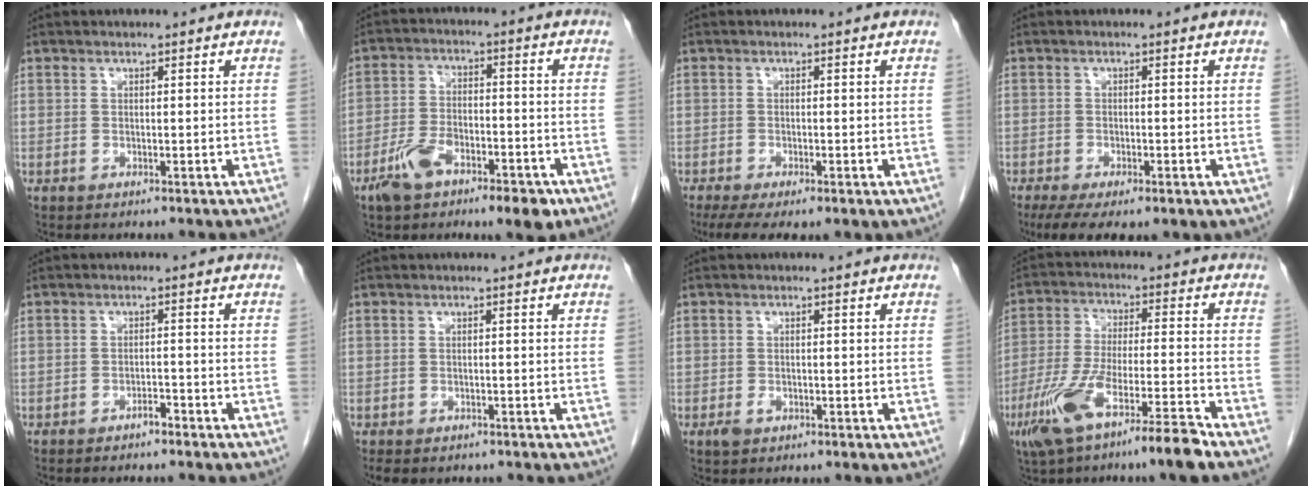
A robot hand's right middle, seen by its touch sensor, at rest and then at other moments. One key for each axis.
{"total": 9.1, "fx": -5.5, "fy": 2.9, "fz": 6.6, "tx": -0.127, "ty": 0.003, "tz": -0.092}
{"total": 8.2, "fx": -4.9, "fy": 3.0, "fz": 5.9, "tx": -0.101, "ty": -0.022, "tz": -0.076}
{"total": 10.1, "fx": -5.9, "fy": 4.0, "fz": 7.1, "tx": -0.122, "ty": -0.018, "tz": -0.085}
{"total": 2.1, "fx": -1.9, "fy": 0.4, "fz": 0.9, "tx": -0.016, "ty": 0.000, "tz": -0.027}
{"total": 5.1, "fx": -4.2, "fy": 2.3, "fz": 1.9, "tx": -0.023, "ty": -0.003, "tz": -0.053}
{"total": 1.6, "fx": -0.8, "fy": 1.0, "fz": 1.0, "tx": -0.017, "ty": 0.001, "tz": -0.008}
{"total": 12.1, "fx": -7.9, "fy": 0.3, "fz": 9.2, "tx": -0.182, "ty": -0.019, "tz": -0.146}